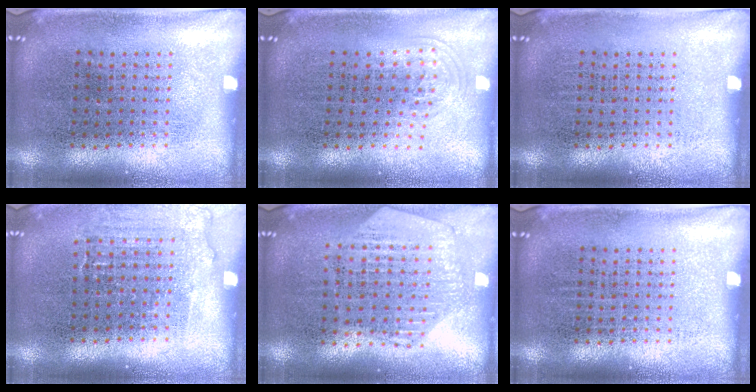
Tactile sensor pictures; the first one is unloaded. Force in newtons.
{"total": 1.0, "press": 0.7, "slide": 0.7}
{"total": 0.0}
{"total": 1.1, "press": 1.1, "slide": 0.4}
{"total": 1.1, "press": 1.1, "slide": 0.1}
{"total": 0.0}